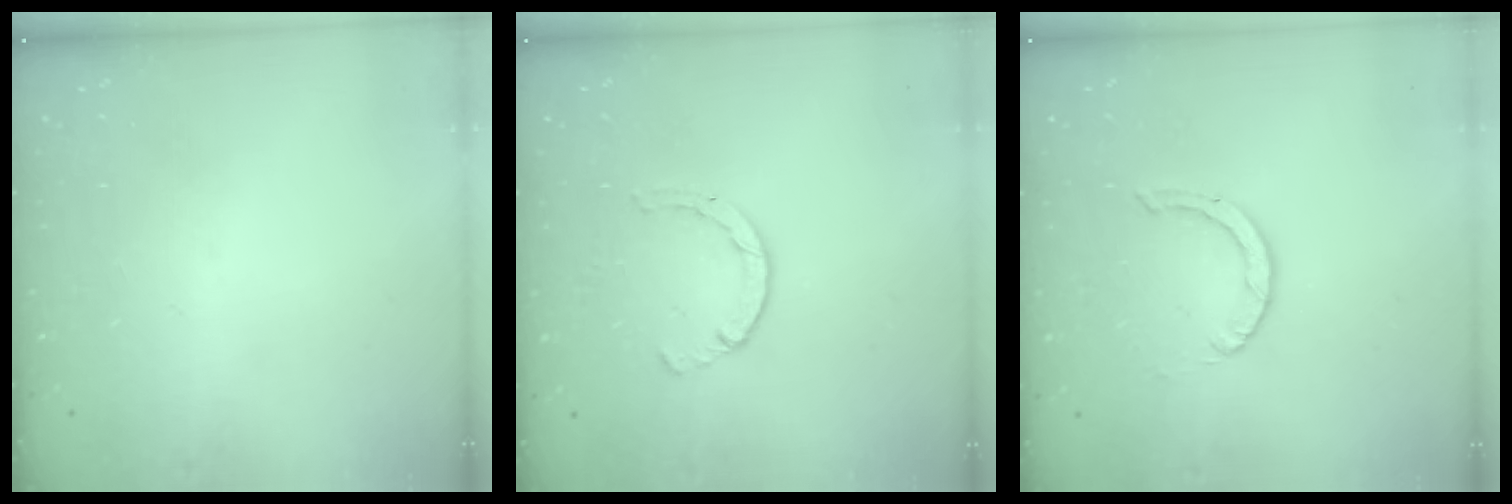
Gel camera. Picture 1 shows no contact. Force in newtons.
{"total": 2.1, "press": 2.1, "slide": 0.5}
{"total": 0.9, "press": 0.9, "slide": 0.1}